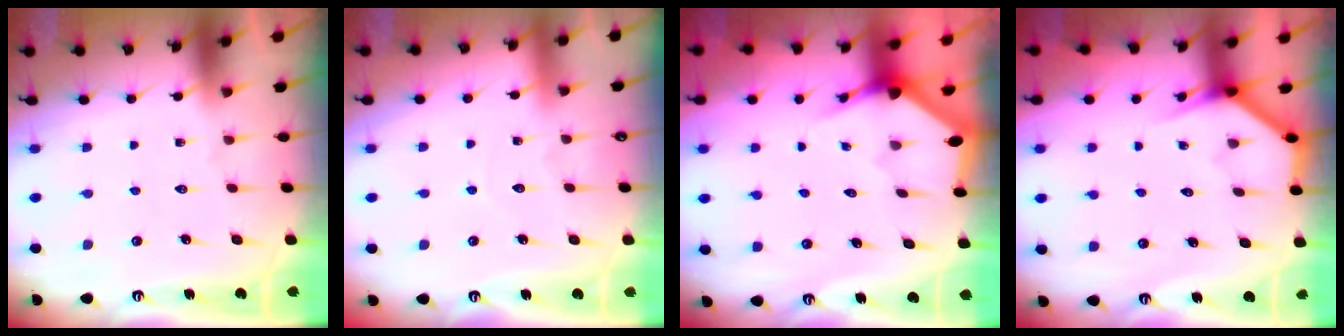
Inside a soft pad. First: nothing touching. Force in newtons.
{"total": 3.0, "press": 2.9, "slide": 0.3}
{"total": 2.8, "press": 2.8, "slide": 0.2}
{"total": 3.9, "press": 3.8, "slide": 0.3}